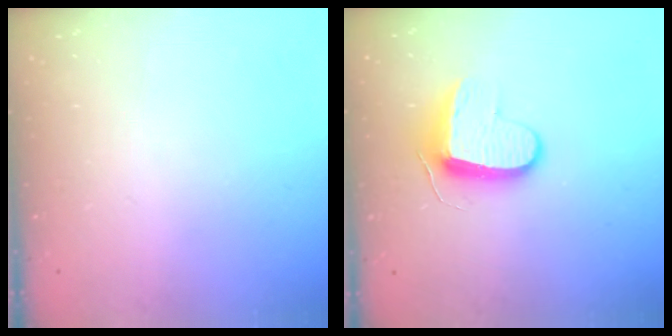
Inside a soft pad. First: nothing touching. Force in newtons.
{"total": 9.2, "press": 9.2, "slide": 0.7}